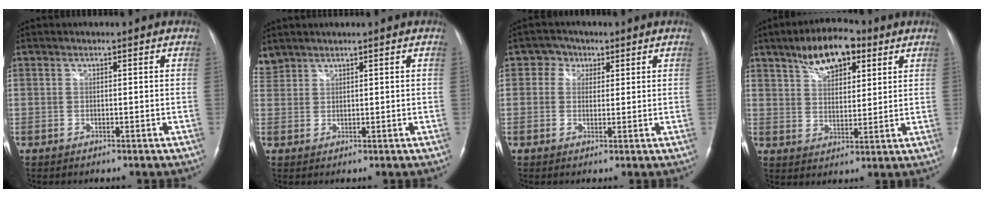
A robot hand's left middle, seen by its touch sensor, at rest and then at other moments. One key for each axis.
{"total": 3.3, "fx": 3.1, "fy": 1.1, "fz": -0.2, "tx": -0.004, "ty": 0.016, "tz": 0.070}
{"total": 3.3, "fx": 1.4, "fy": 2.8, "fz": 0.9, "tx": -0.017, "ty": 0.009, "tz": 0.020}
{"total": 10.1, "fx": 6.0, "fy": 4.4, "fz": 6.7, "tx": -0.115, "ty": 0.015, "tz": 0.103}